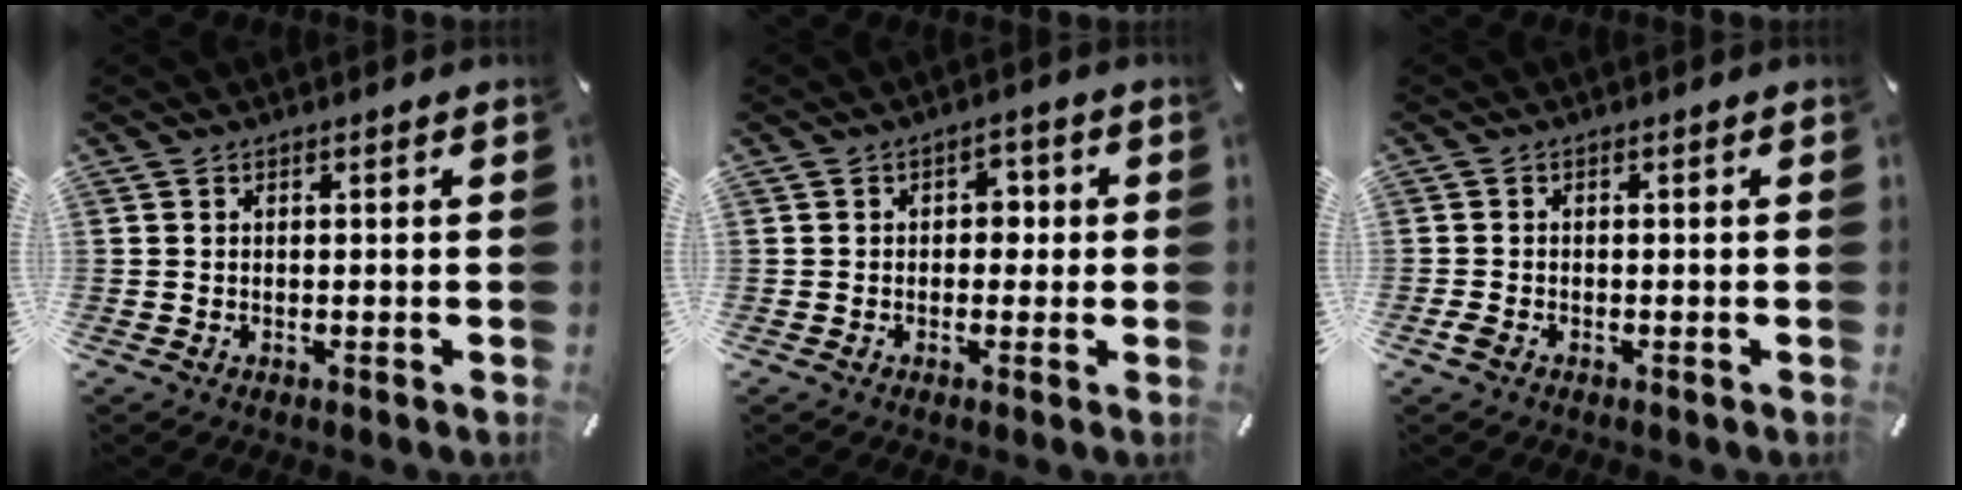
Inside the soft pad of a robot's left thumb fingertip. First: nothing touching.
{"total": 3.0, "force": [-0.4, 2.4, 1.8], "torque": [-0.013, 0.000, -0.017]}
{"total": 1.2, "force": [-0.8, 0.7, 0.6], "torque": [-0.011, 0.001, -0.014]}